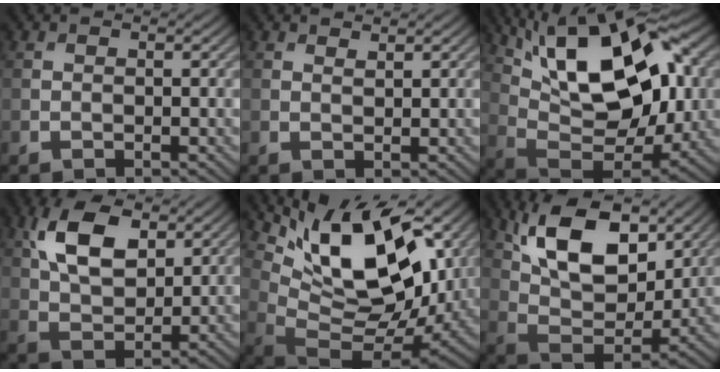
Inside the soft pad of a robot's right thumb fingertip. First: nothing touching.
{"total": 1.0, "force": [1.0, 0.1, 0.4], "torque": [-0.008, -0.003, 0.019]}
{"total": 18.4, "force": [7.6, 8.4, 14.5], "torque": [-0.252, 0.041, 0.113]}
{"total": 9.8, "force": [4.1, 5.3, 7.1], "torque": [-0.153, 0.007, 0.078]}
{"total": 15.9, "force": [6.7, 7.2, 12.5], "torque": [-0.220, -0.005, 0.129]}
{"total": 14.1, "force": [7.1, 6.9, 10.1], "torque": [-0.193, -0.005, 0.125]}